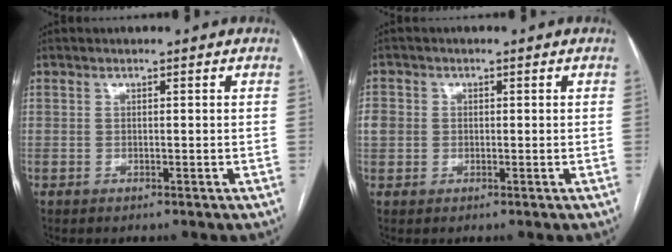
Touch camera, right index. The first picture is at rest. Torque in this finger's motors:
{"motor_torque": [0.40, 0.27, 0.22, 0.04]}